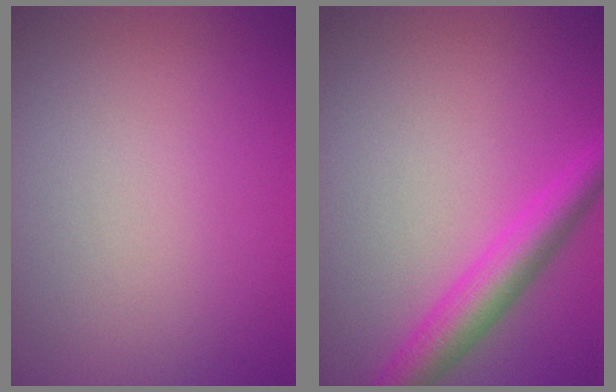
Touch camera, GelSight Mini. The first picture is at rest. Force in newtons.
{"total": 4.2, "press": 4.2, "slide": 0.1}